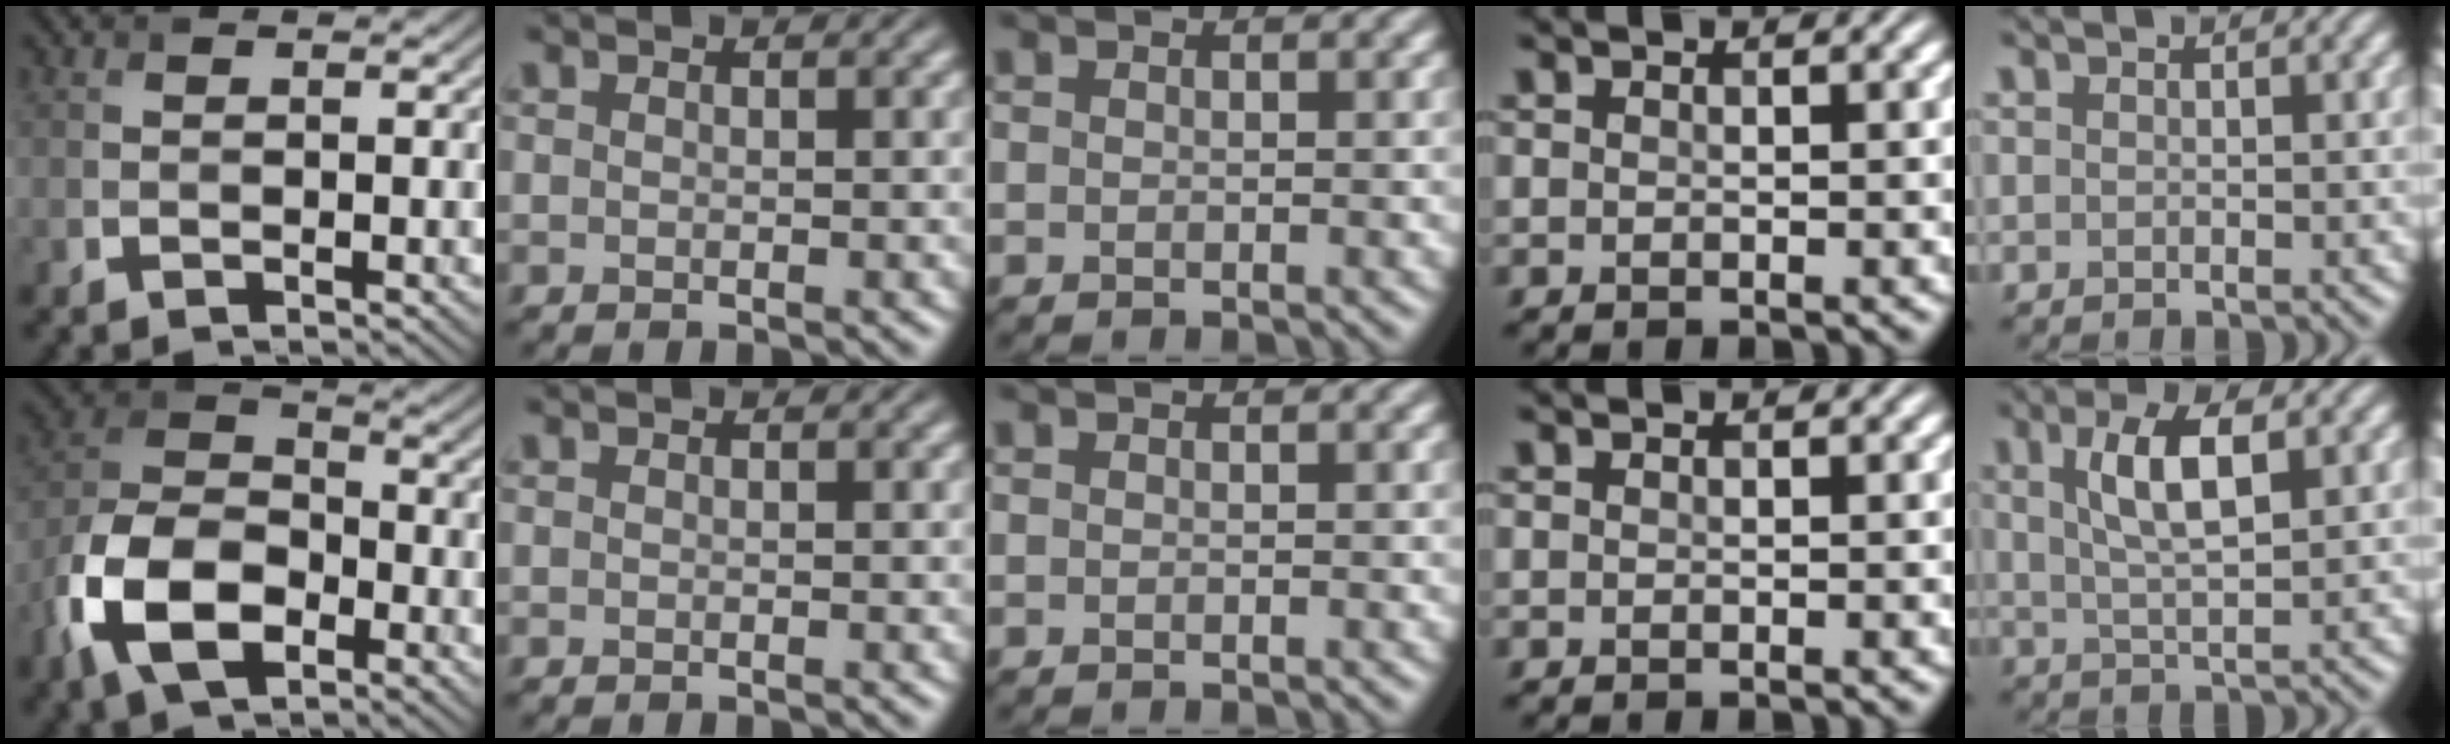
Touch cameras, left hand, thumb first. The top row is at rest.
{"thumb": {"total": 12.5, "force": [-6.0, 7.1, 8.4], "torque": [-0.196, -0.012, -0.129]}, "little": {"total": 5.3, "force": [1.7, 1.7, 4.7], "torque": [-0.088, 0.005, 0.030]}}